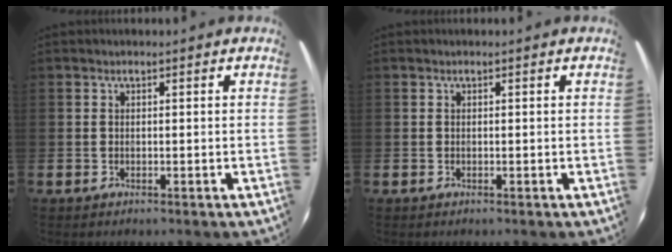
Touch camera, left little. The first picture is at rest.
{"total": 0.0}